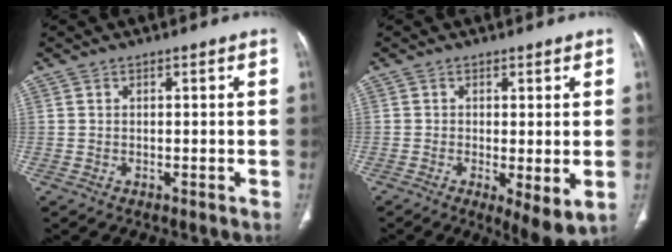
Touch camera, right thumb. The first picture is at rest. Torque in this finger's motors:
{"motor_torque": [-0.06, 0.24, -0.04, 0.06, 0.01]}